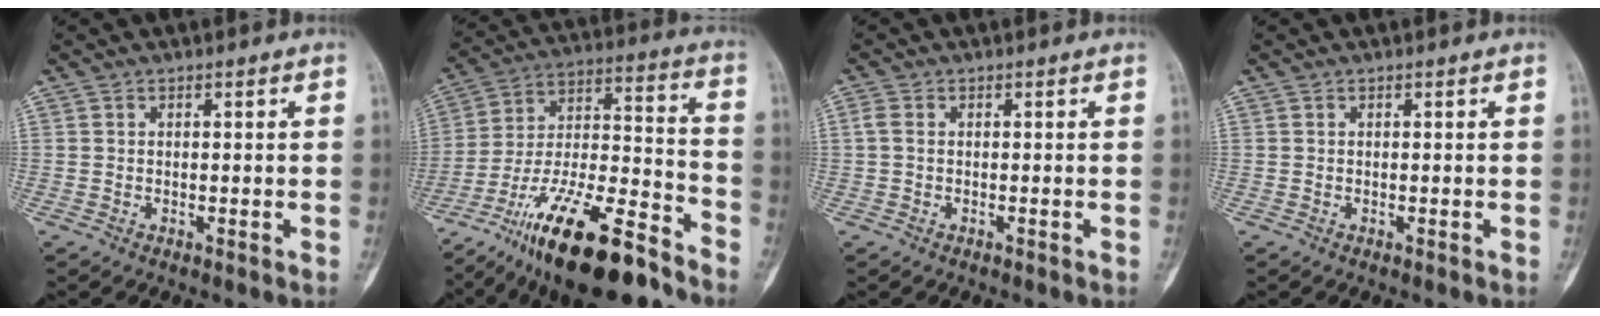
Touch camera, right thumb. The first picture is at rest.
{"total": 23.9, "force": [-16.9, 6.3, 15.7], "torque": [-0.271, 0.076, -0.293]}
{"total": 1.7, "force": [0.1, 1.2, 1.2], "torque": [-0.029, 0.003, 0.000]}
{"total": 0.0}